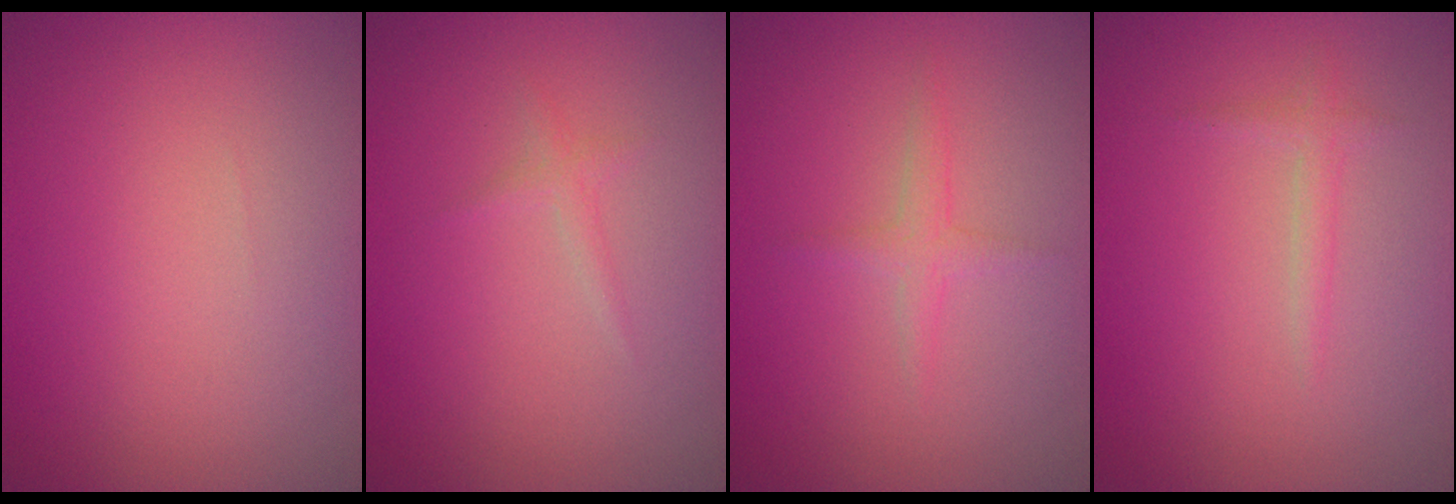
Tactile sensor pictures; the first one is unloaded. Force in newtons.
{"total": 0.8, "press": 0.8, "slide": 0.0}
{"total": 1.3, "press": 1.3, "slide": 0.1}
{"total": 1.0, "press": 1.0, "slide": 0.0}